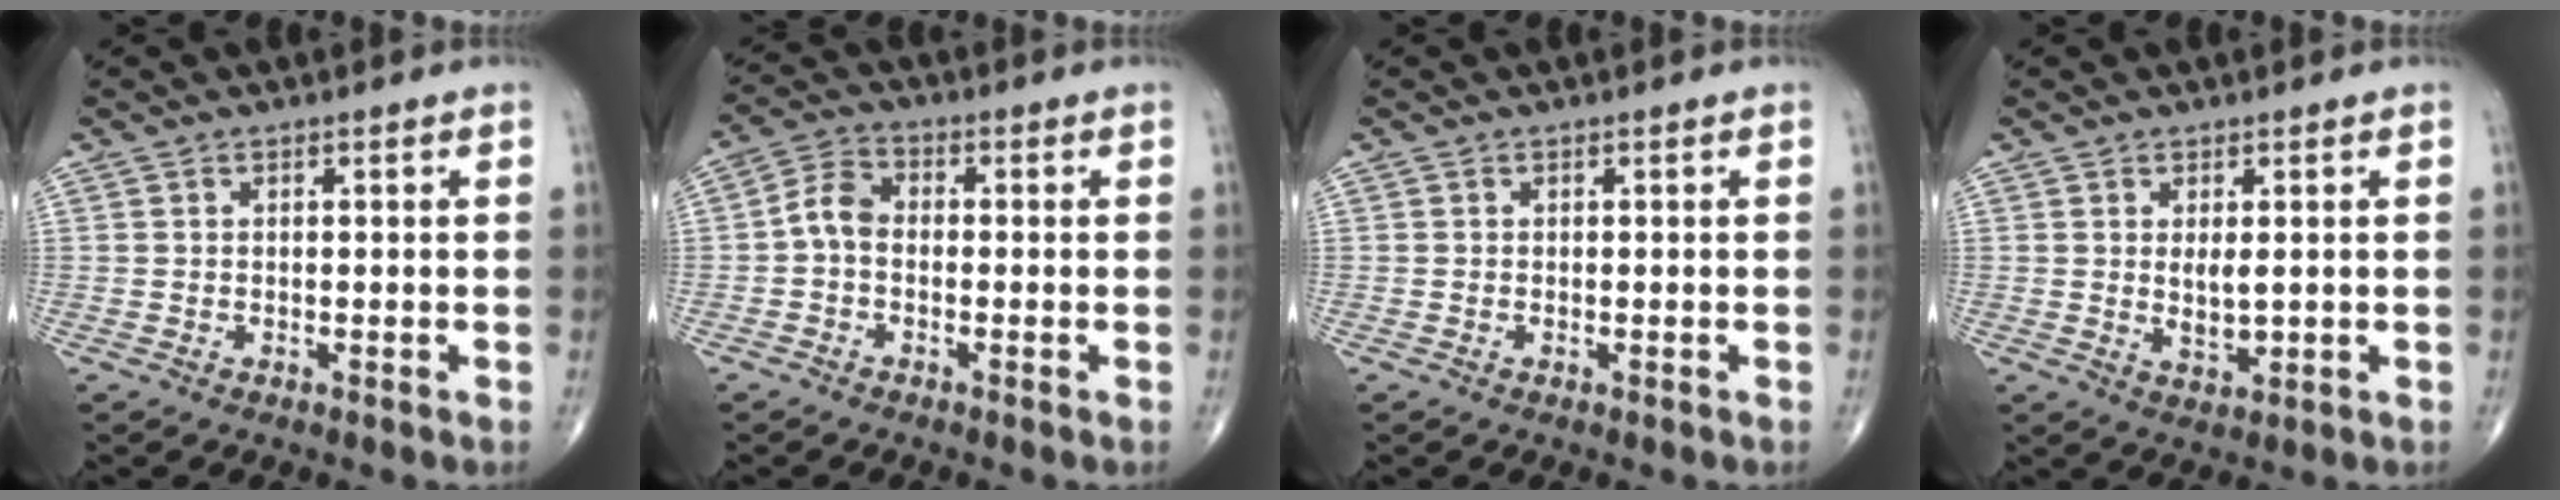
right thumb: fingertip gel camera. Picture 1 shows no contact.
{"total": 4.7, "force": [-0.9, 3.2, 3.3], "torque": [-0.056, 0.018, -0.031]}
{"total": 0.0}
{"total": 3.5, "force": [0.6, 1.5, 3.1], "torque": [-0.051, -0.012, 0.016]}